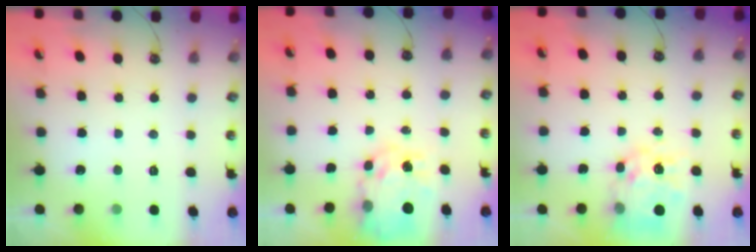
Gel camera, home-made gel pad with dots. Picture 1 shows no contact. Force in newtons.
{"total": 10.5, "press": 10.5, "slide": 1.0}
{"total": 13.0, "press": 13.0, "slide": 1.0}